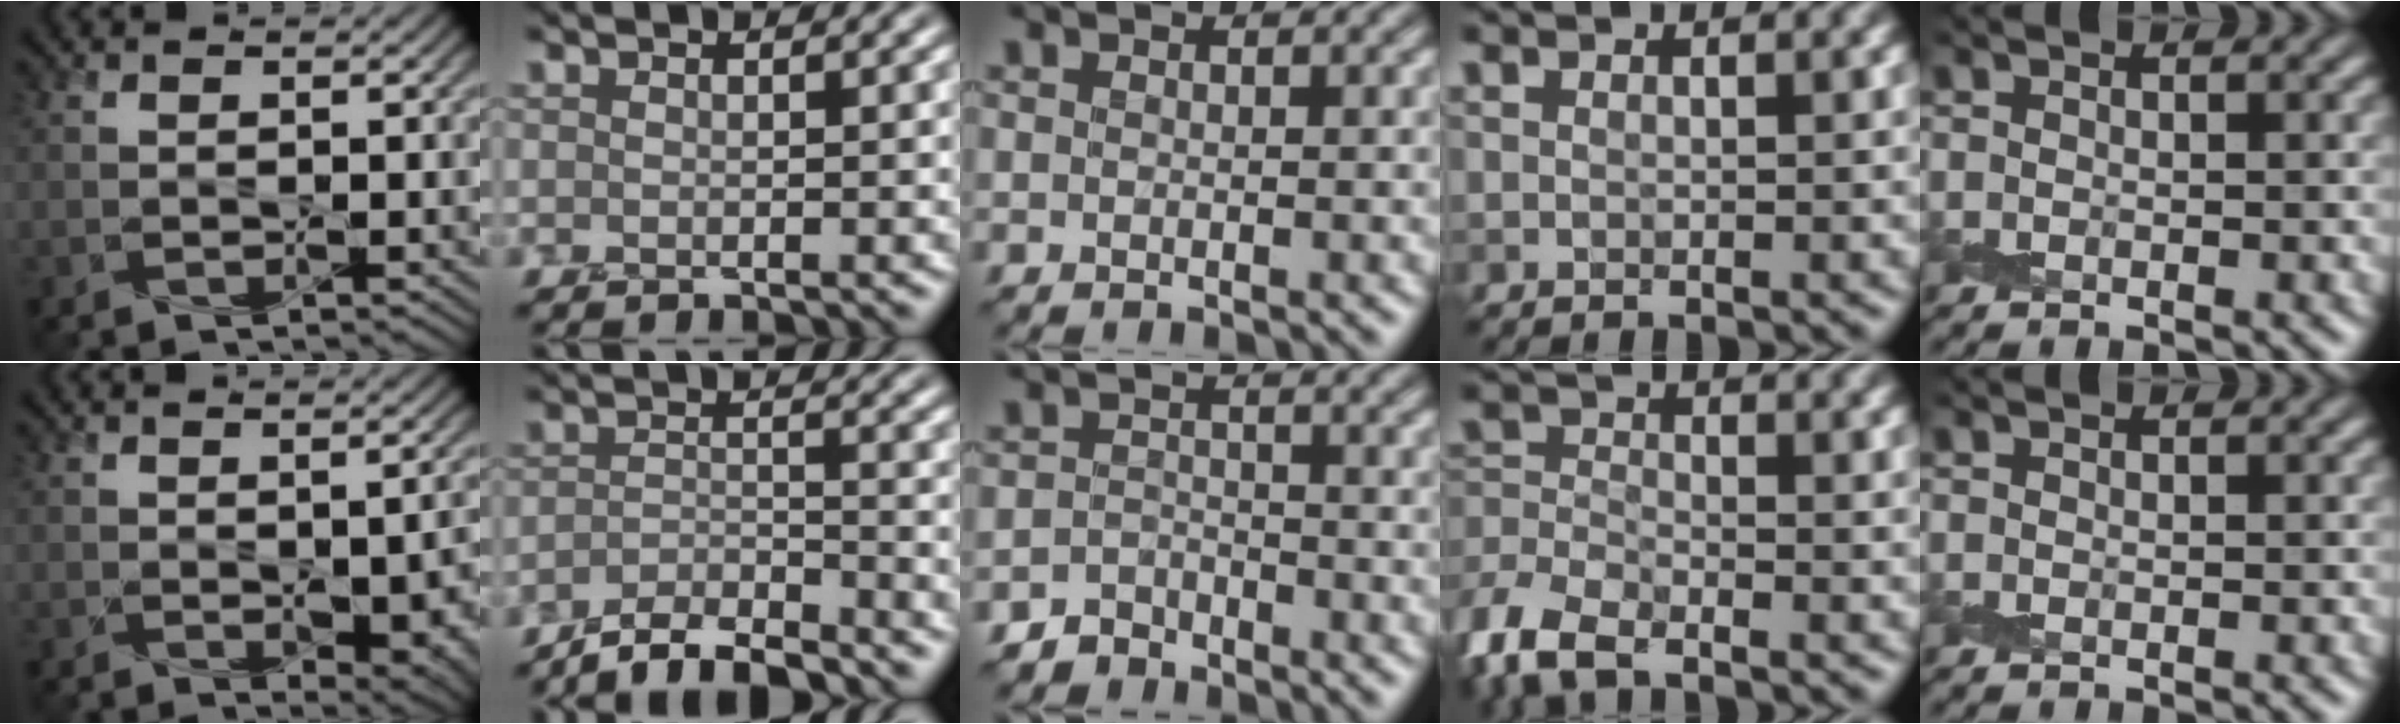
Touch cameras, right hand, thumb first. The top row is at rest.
{"thumb": {"total": 5.8, "force": [-1.2, 3.2, 4.7], "torque": [-0.075, -0.022, -0.003]}, "index": {"total": 4.4, "force": [-3.9, 0.7, 1.8], "torque": [-0.029, 0.001, -0.074]}, "middle": {"total": 2.4, "force": [-2.2, 0.9, 0.0], "torque": [0.002, 0.006, -0.048]}, "ring": {"total": 5.9, "force": [-4.2, 2.5, 3.3], "torque": [-0.072, -0.010, -0.096]}}